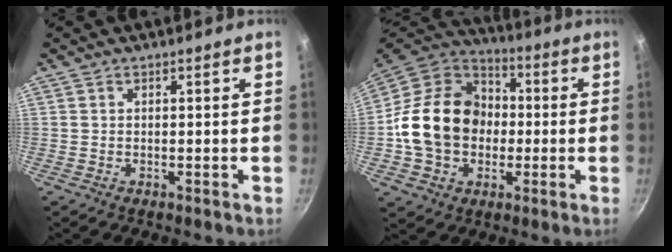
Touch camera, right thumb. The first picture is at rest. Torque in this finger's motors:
{"motor_torque": [1.64, 3.28, 0.96, -1.01, 0.20]}